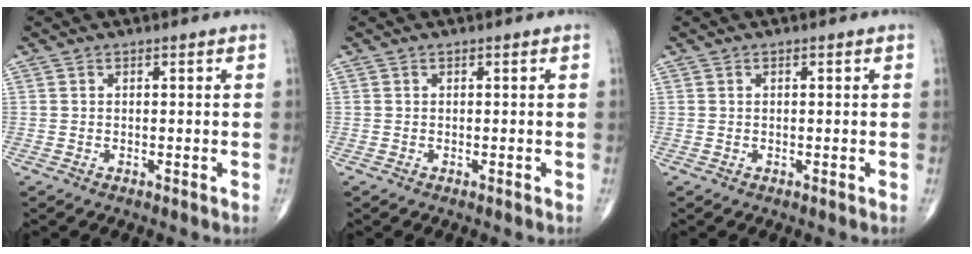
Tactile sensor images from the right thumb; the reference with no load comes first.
{"total": 0.0}
{"total": 0.0}